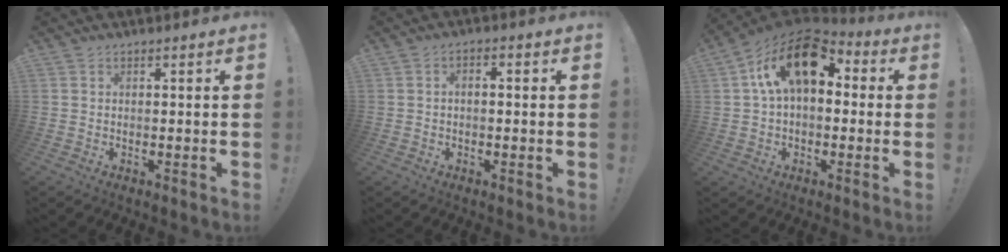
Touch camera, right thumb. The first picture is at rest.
{"total": 2.1, "force": [-1.1, 1.0, 1.4], "torque": [-0.022, 0.009, -0.020]}
{"total": 17.9, "force": [6.3, 10.4, 13.2], "torque": [-0.211, -0.011, 0.115]}